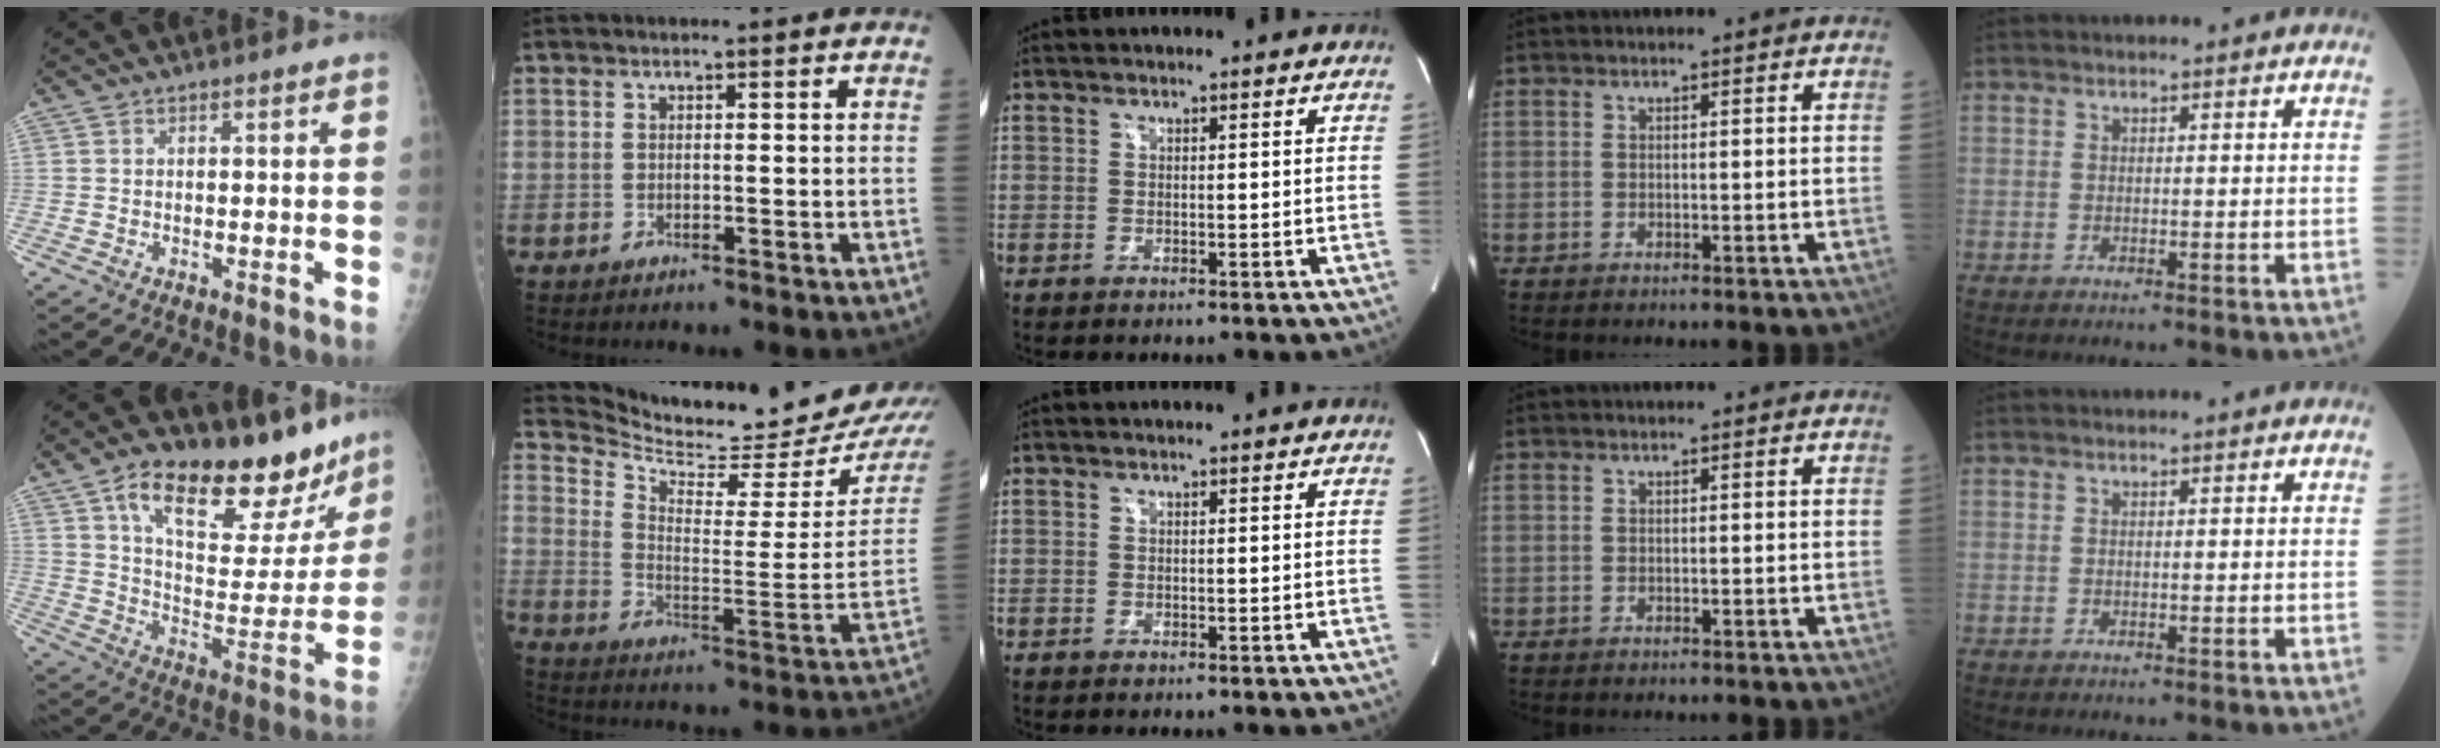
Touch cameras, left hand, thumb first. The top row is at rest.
{"thumb": {"total": 25.1, "force": [16.6, 10.7, 15.5], "torque": [-0.179, -0.057, 0.260]}, "index": {"total": 17.8, "force": [17.1, -0.3, 4.9], "torque": [-0.088, -0.099, 0.246]}}